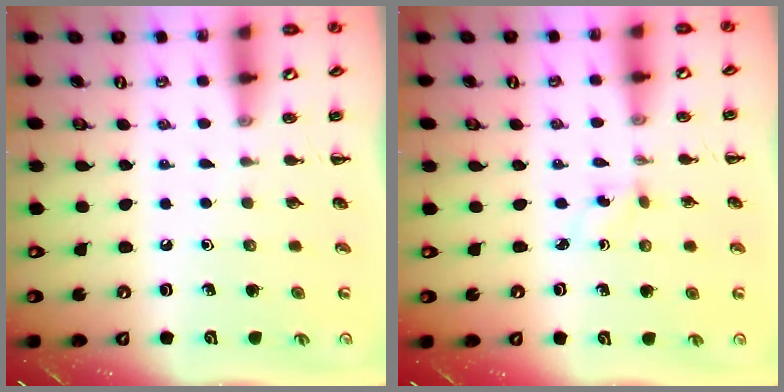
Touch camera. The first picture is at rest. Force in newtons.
{"total": 1.5, "press": 1.4, "slide": 0.7}